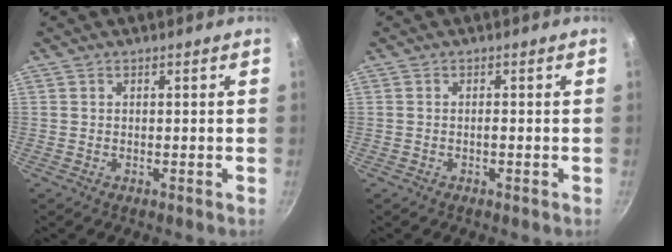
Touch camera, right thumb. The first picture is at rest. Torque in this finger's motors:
{"motor_torque": [0.10, -0.41, 0.07, 0.13, 0.06]}